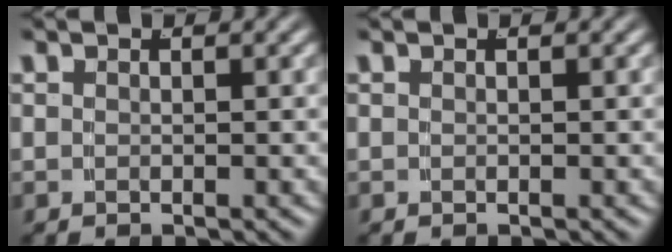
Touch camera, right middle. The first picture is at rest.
{"total": 0.0}